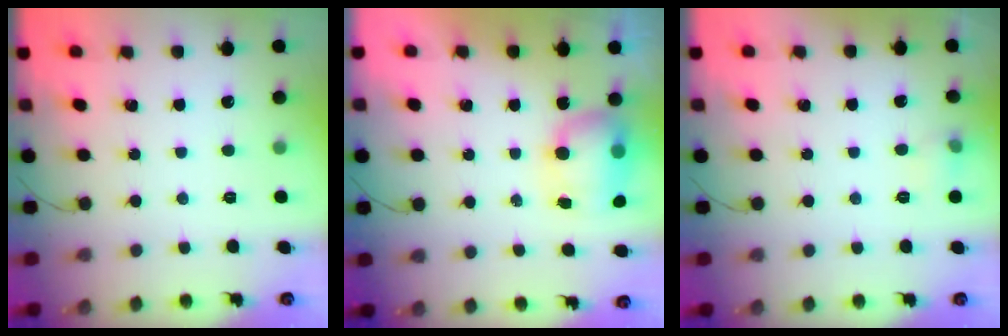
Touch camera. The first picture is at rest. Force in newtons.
{"total": 12.0, "press": 9.4, "slide": 7.5}
{"total": 5.2, "press": 5.0, "slide": 1.6}